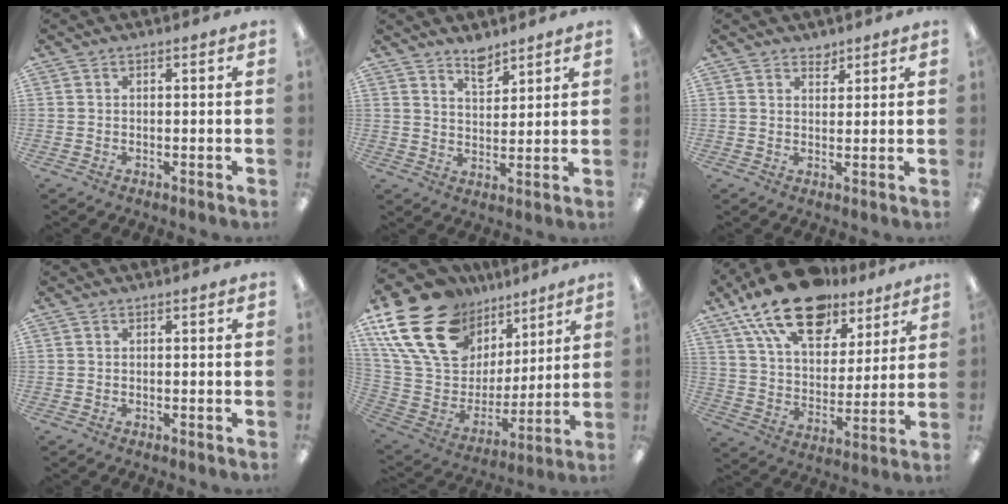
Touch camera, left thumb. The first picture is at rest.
{"total": 5.7, "force": [4.9, 2.2, 1.9], "torque": [-0.017, -0.036, 0.086]}
{"total": 2.6, "force": [2.3, 1.2, 0.1], "torque": [0.011, -0.016, 0.041]}
{"total": 0.0}
{"total": 24.5, "force": [13.4, 16.2, 12.6], "torque": [-0.265, -0.062, 0.265]}
{"total": 20.7, "force": [14.4, 10.3, 10.8], "torque": [-0.188, -0.079, 0.255]}